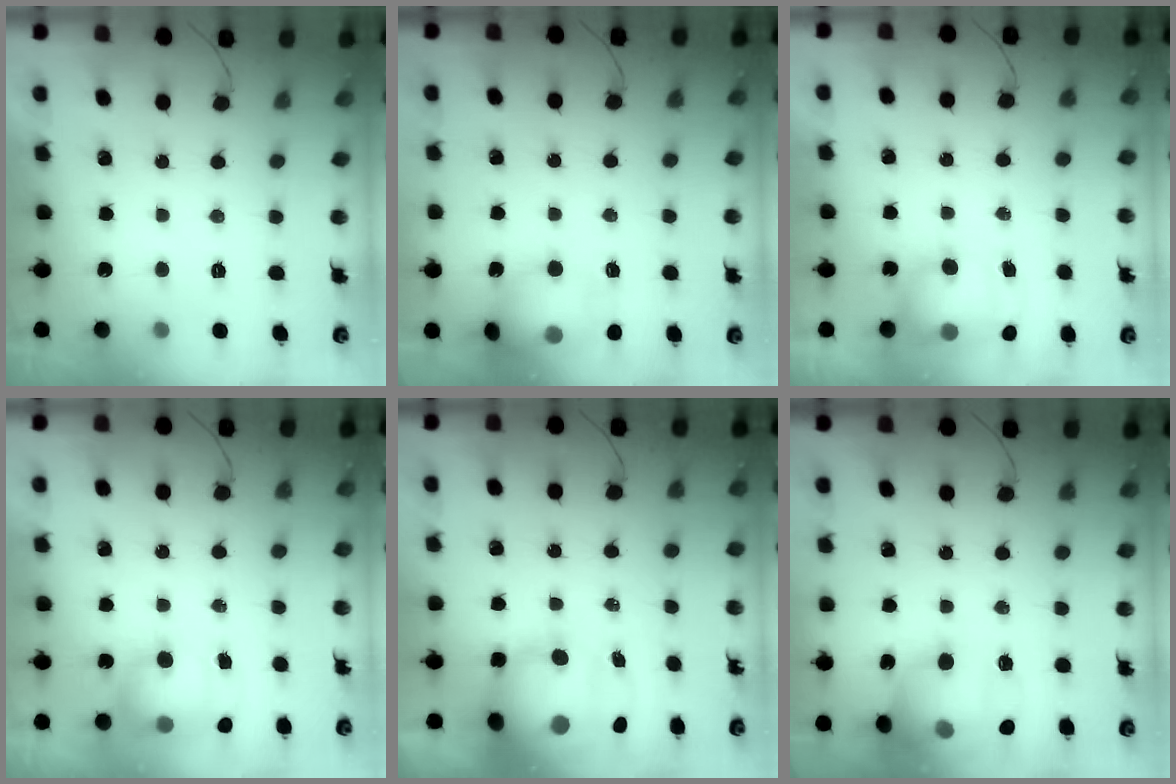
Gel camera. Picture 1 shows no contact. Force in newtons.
{"total": 13.1, "press": 12.9, "slide": 2.1}
{"total": 11.5, "press": 8.7, "slide": 7.5}
{"total": 11.7, "press": 9.3, "slide": 7.1}
{"total": 15.8, "press": 15.4, "slide": 3.6}
{"total": 18.8, "press": 18.7, "slide": 1.6}